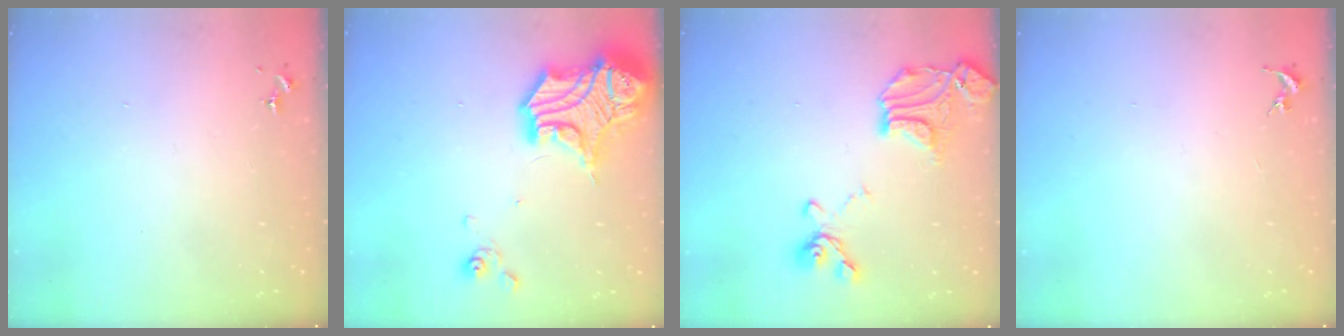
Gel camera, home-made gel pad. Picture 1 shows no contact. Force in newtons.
{"total": 22.3, "press": 22.2, "slide": 2.3}
{"total": 19.1, "press": 19.0, "slide": 2.1}
{"total": 0.0}